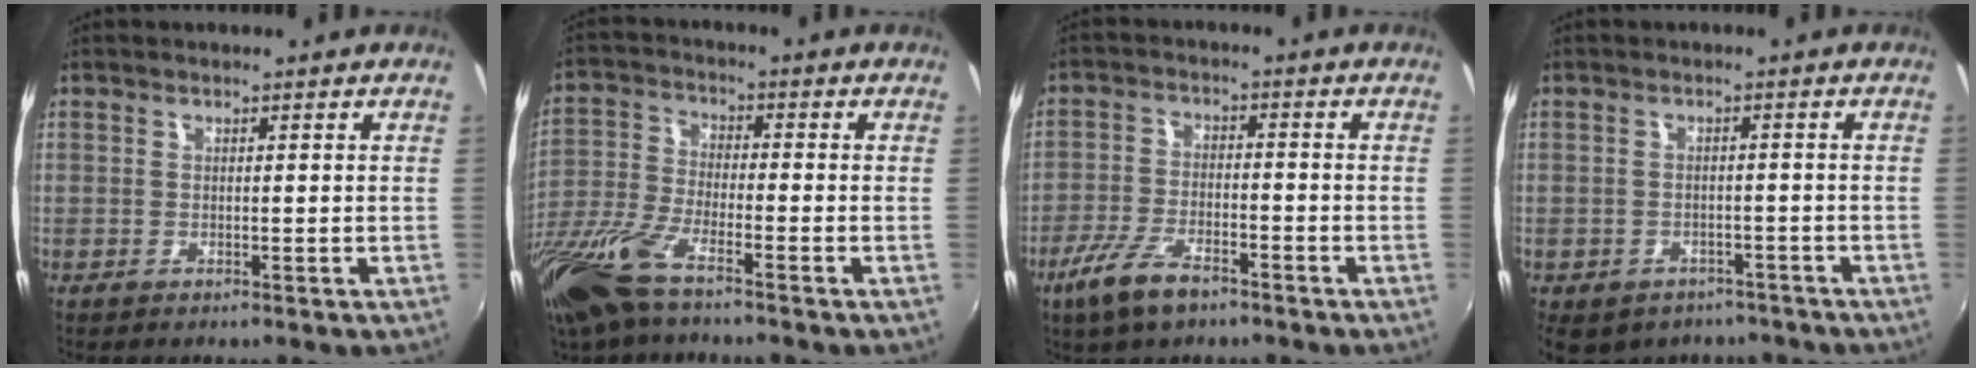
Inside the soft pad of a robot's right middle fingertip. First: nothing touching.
{"total": 14.2, "force": [-9.9, 3.8, 9.5], "torque": [-0.215, -0.033, -0.202]}
{"total": 8.7, "force": [-5.8, 3.1, 5.7], "torque": [-0.135, -0.011, -0.111]}
{"total": 11.5, "force": [-8.1, 6.7, 4.7], "torque": [-0.109, -0.017, -0.099]}